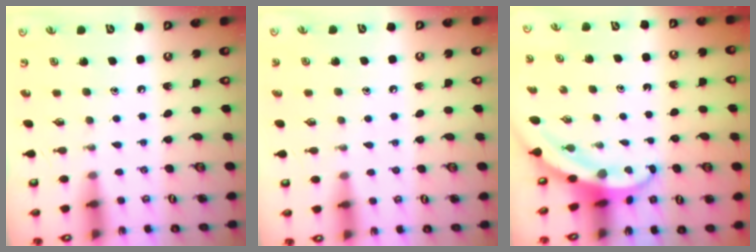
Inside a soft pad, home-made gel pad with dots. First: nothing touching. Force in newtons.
{"total": 2.7, "press": 2.6, "slide": 0.7}
{"total": 3.7, "press": 3.7, "slide": 0.5}